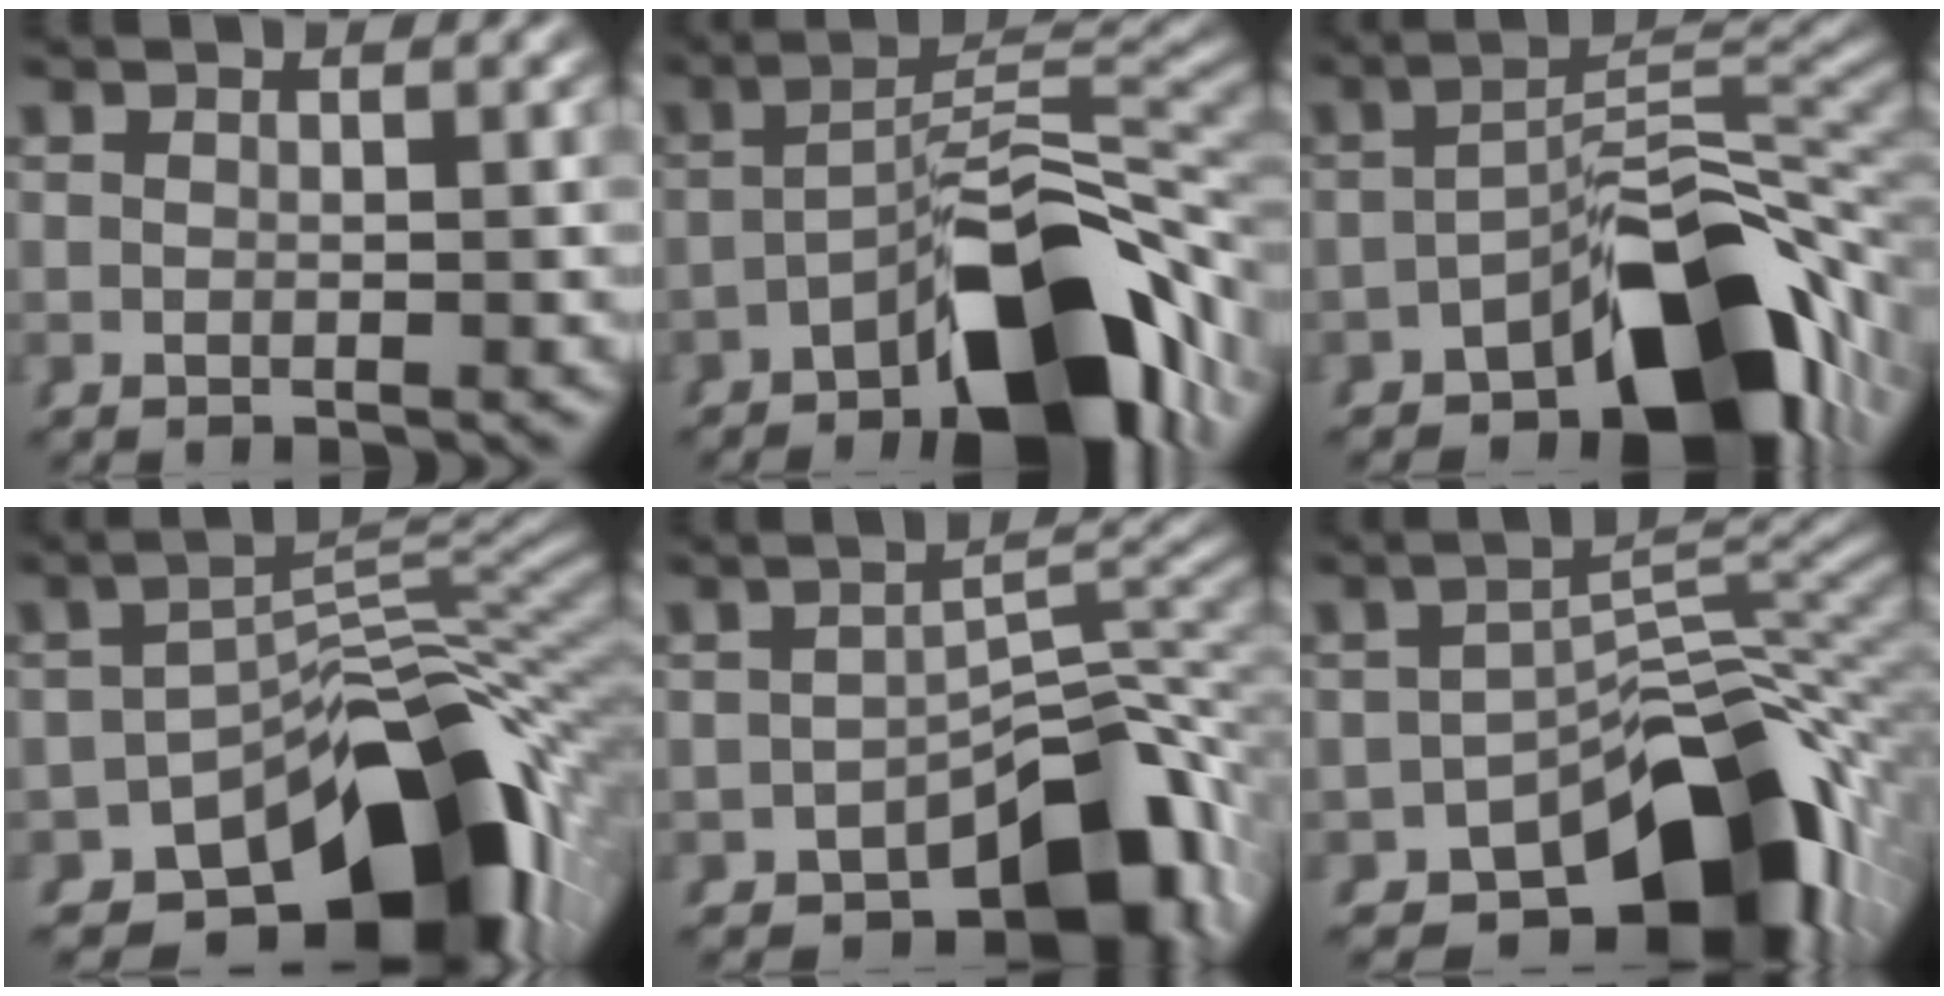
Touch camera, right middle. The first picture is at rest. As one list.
[{"total": 10.9, "force": [-4.9, 4.3, 8.7], "torque": [-0.106, -0.006, -0.067]}, {"total": 10.9, "force": [-5.9, 4.0, 8.2], "torque": [-0.089, -0.002, -0.082]}, {"total": 16.3, "force": [-9.3, 7.6, 10.9], "torque": [-0.127, -0.008, -0.130]}, {"total": 9.4, "force": [-5.7, 4.3, 6.1], "torque": [-0.047, -0.002, -0.081]}, {"total": 14.5, "force": [-9.0, 6.7, 9.2], "torque": [-0.102, -0.010, -0.125]}]